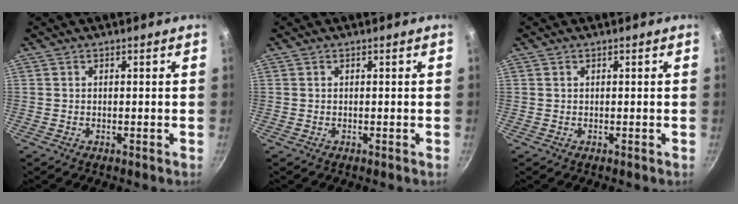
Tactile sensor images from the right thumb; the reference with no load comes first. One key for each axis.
{"total": 0.0}
{"total": 0.0}